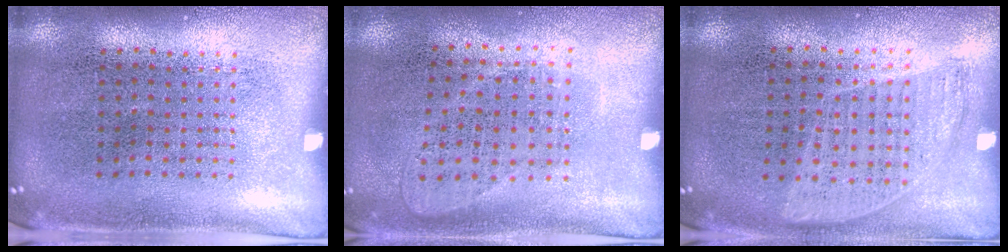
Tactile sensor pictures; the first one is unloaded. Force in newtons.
{"total": 1.0, "press": 0.8, "slide": 0.5}
{"total": 0.9, "press": 0.8, "slide": 0.4}